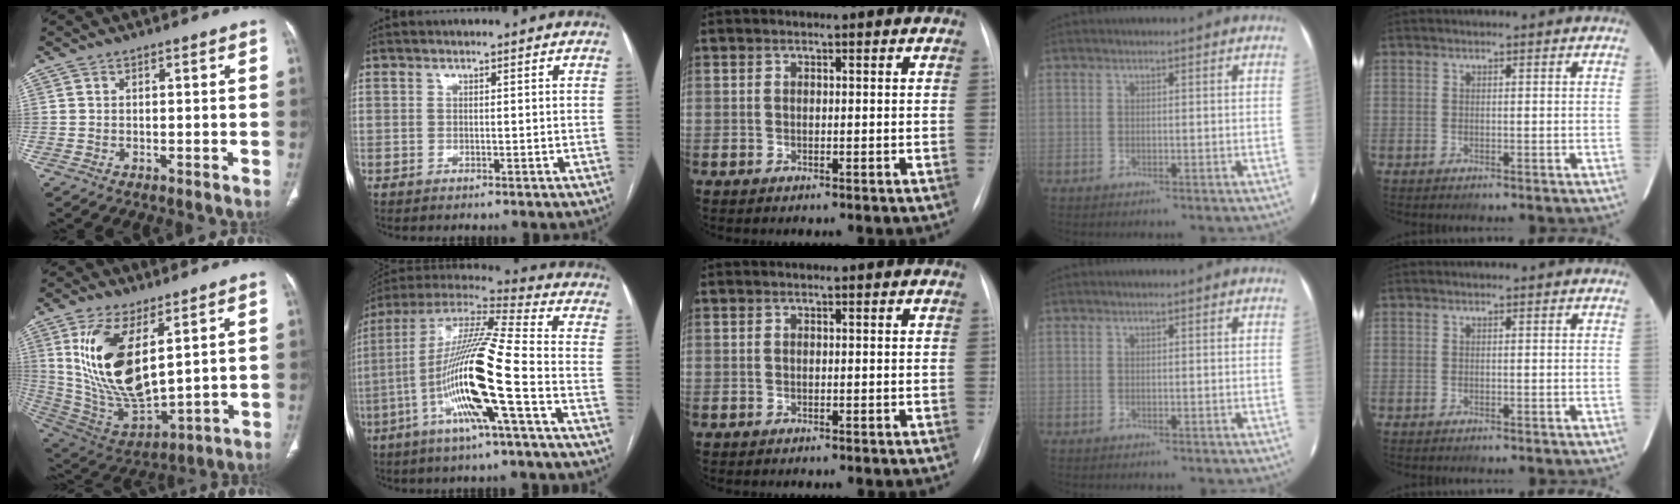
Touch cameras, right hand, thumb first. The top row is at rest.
{"thumb": {"total": 18.8, "force": [6.2, 8.3, 15.7], "torque": [-0.294, -0.030, 0.141]}, "index": {"total": 18.8, "force": [-5.6, 0.0, 17.9], "torque": [-0.356, -0.006, -0.114]}}